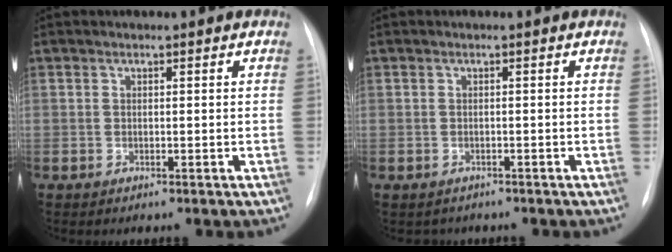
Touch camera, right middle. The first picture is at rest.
{"total": 1.8, "force": [-1.4, 1.0, -0.2], "torque": [-0.001, 0.004, -0.020]}